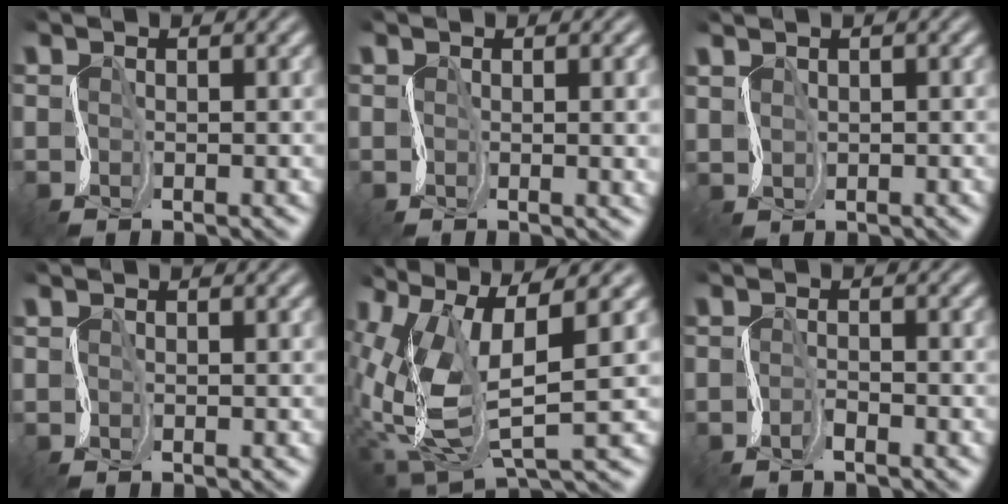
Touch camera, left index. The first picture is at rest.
{"total": 3.8, "force": [0.0, 1.6, 3.4], "torque": [-0.031, -0.003, 0.005]}
{"total": 1.2, "force": [0.9, 0.3, -0.6], "torque": [0.011, 0.005, 0.024]}
{"total": 0.0}
{"total": 10.2, "force": [0.6, 4.7, 9.0], "torque": [-0.208, -0.019, 0.022]}
{"total": 0.6, "force": [-0.6, 0.2, 0.1], "torque": [-0.005, 0.004, -0.012]}